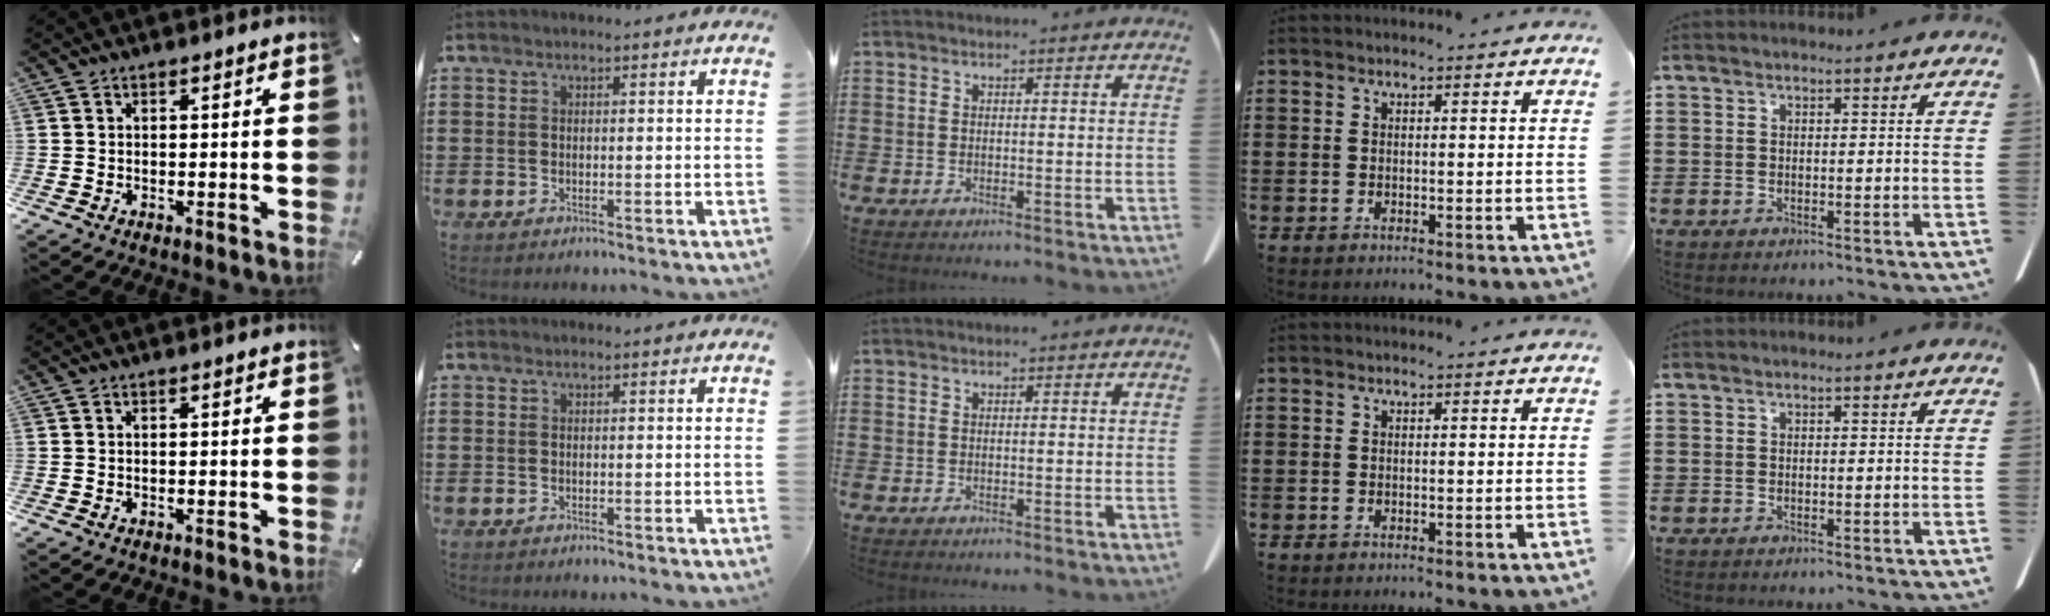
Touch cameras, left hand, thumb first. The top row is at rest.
{}